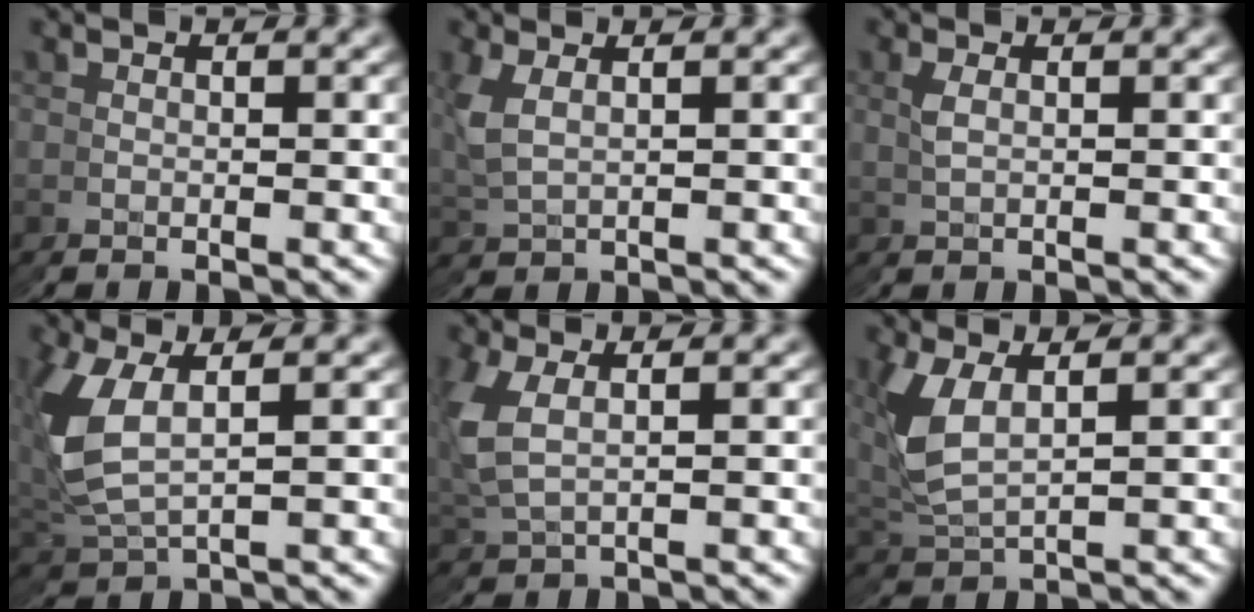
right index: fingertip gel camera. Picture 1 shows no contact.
{"total": 1.9, "force": [1.1, 1.5, 0.6], "torque": [-0.045, -0.016, 0.035]}
{"total": 0.7, "force": [0.7, -0.2, 0.0], "torque": [-0.013, -0.003, 0.019]}
{"total": 6.3, "force": [1.2, 5.1, 3.6], "torque": [-0.126, -0.021, 0.039]}
{"total": 4.3, "force": [1.3, 3.6, 1.9], "torque": [-0.087, -0.015, 0.035]}
{"total": 4.7, "force": [1.0, 3.9, 2.5], "torque": [-0.113, -0.026, 0.037]}